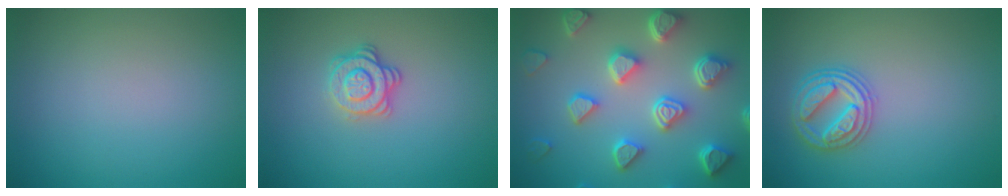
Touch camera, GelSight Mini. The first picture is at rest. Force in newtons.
{"total": 2.8, "press": 2.5, "slide": 1.2}
{"total": 7.0, "press": 5.5, "slide": 4.3}
{"total": 3.6, "press": 3.5, "slide": 0.9}